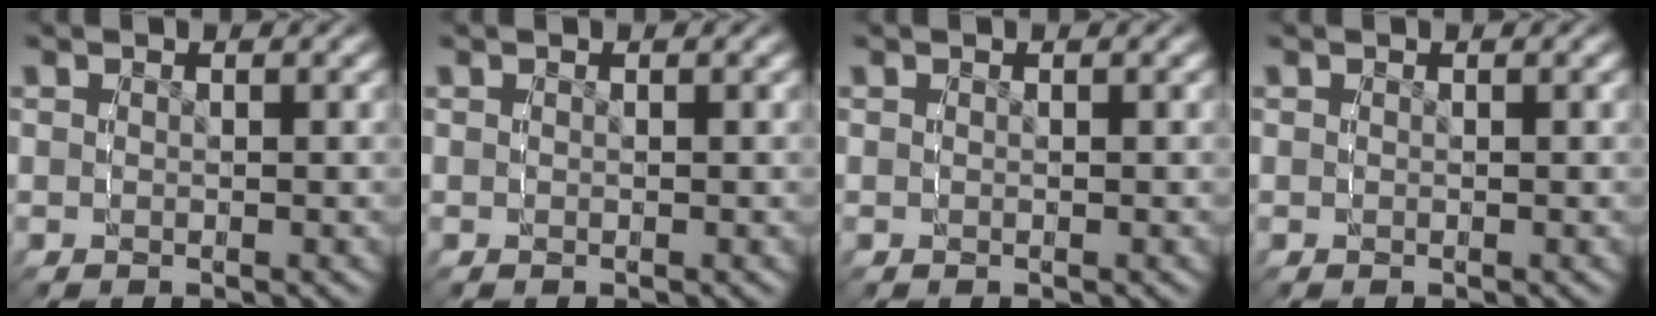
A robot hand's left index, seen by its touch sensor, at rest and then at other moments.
{"total": 0.8, "force": [-0.2, -0.7, -0.3], "torque": [0.011, -0.008, 0.005]}
{"total": 0.0}
{"total": 0.0}